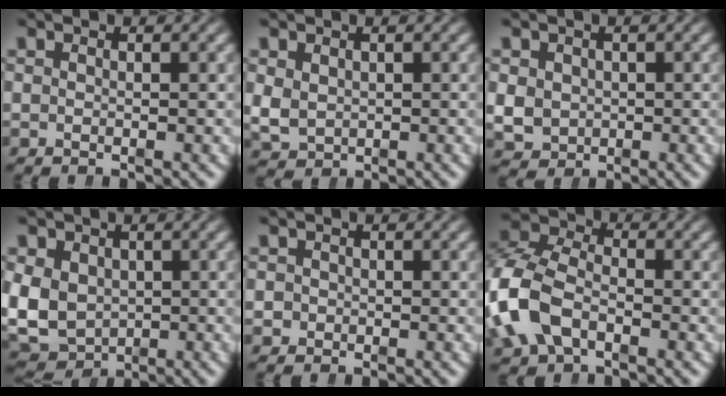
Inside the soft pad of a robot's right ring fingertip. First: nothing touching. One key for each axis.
{"total": 3.0, "fx": 0.1, "fy": 2.7, "fz": 1.2, "tx": -0.040, "ty": -0.020, "tz": 0.017}
{"total": 4.3, "fx": -0.6, "fy": 3.9, "fz": 1.6, "tx": -0.040, "ty": -0.021, "tz": 0.002}
{"total": 9.6, "fx": -1.7, "fy": 8.4, "fz": 4.3, "tx": -0.120, "ty": -0.051, "tz": -0.011}
{"total": 1.4, "fx": -0.5, "fy": 1.3, "fz": 0.0, "tx": -0.007, "ty": -0.006, "tz": -0.008}
{"total": 7.7, "fx": -1.1, "fy": 6.3, "fz": 4.3, "tx": -0.114, "ty": -0.011, "tz": -0.021}